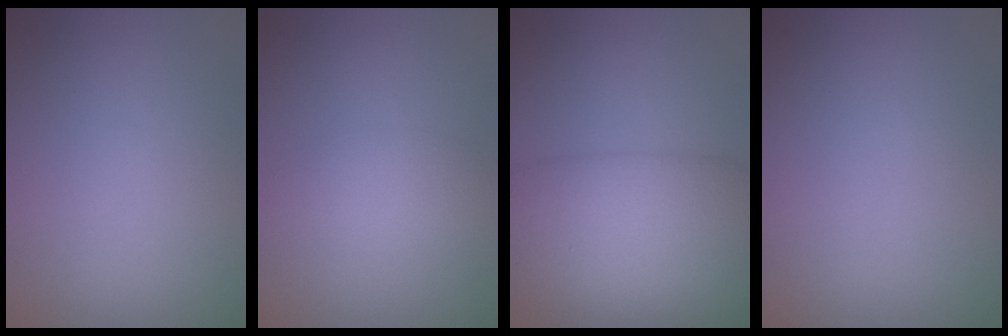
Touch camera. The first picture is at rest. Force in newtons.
{"total": 2.3, "press": 2.3, "slide": 0.1}
{"total": 9.9, "press": 9.9, "slide": 0.2}
{"total": 0.0}